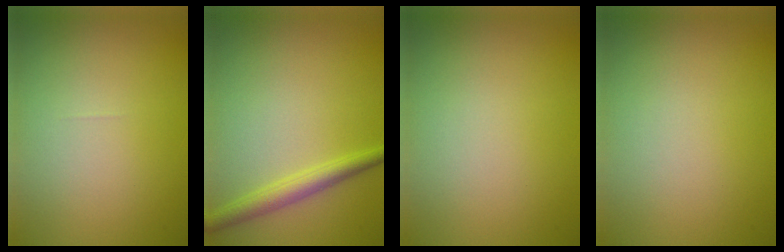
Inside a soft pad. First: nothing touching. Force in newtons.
{"total": 2.8, "press": 2.8, "slide": 0.1}
{"total": 0.0}
{"total": 0.0}